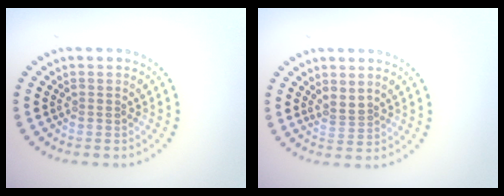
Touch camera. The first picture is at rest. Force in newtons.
{"total": 1.6, "press": 1.2, "slide": 1.1}